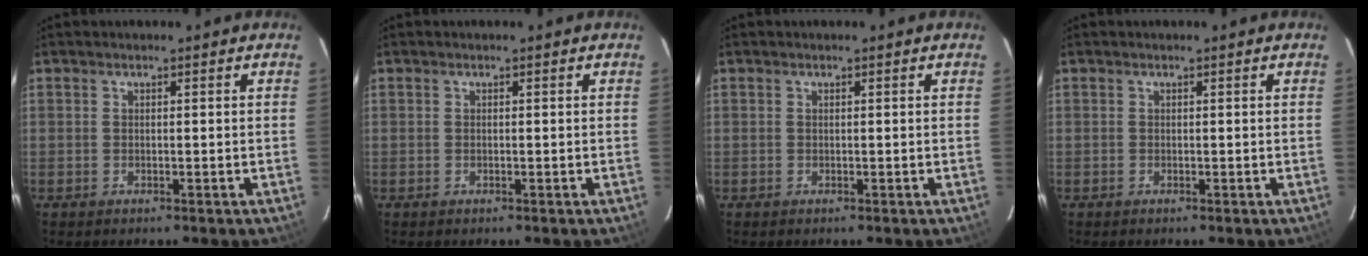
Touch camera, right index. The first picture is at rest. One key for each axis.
{"total": 0.0}
{"total": 0.0}
{"total": 0.0}